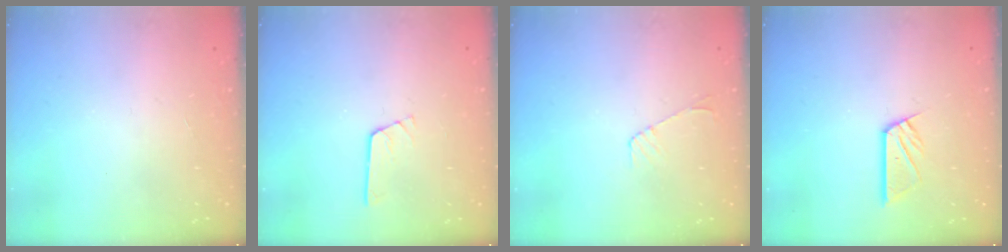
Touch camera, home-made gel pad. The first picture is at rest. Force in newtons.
{"total": 2.4, "press": 2.4, "slide": 0.2}
{"total": 5.3, "press": 5.2, "slide": 0.5}
{"total": 9.6, "press": 9.5, "slide": 0.8}